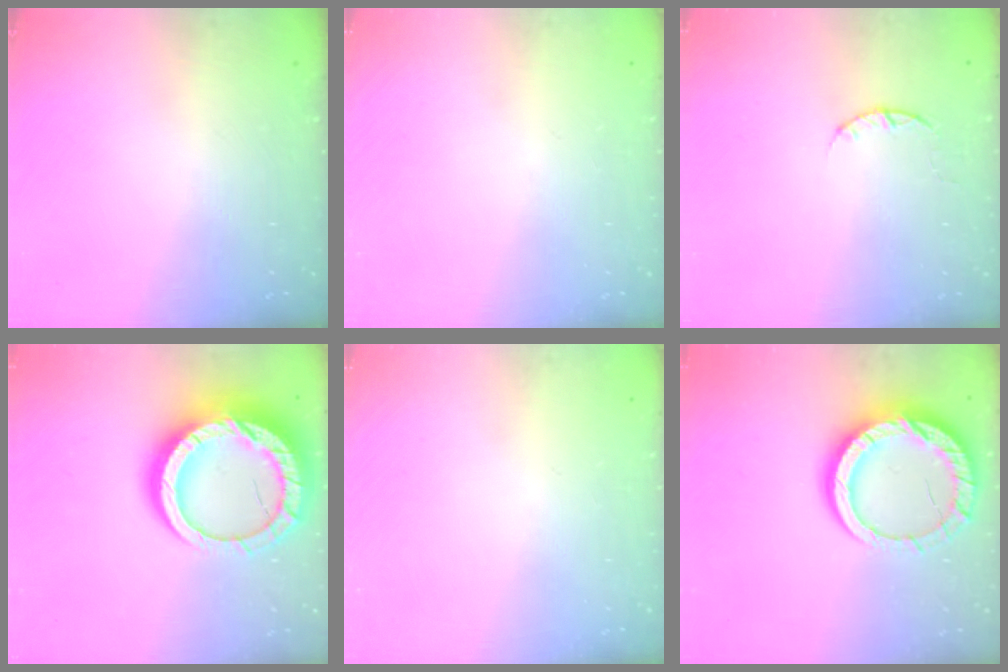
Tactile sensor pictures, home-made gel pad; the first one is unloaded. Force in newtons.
{"total": 0.0}
{"total": 2.5, "press": 2.4, "slide": 0.4}
{"total": 25.6, "press": 25.5, "slide": 2.2}
{"total": 0.0}
{"total": 16.0, "press": 15.9, "slide": 1.4}